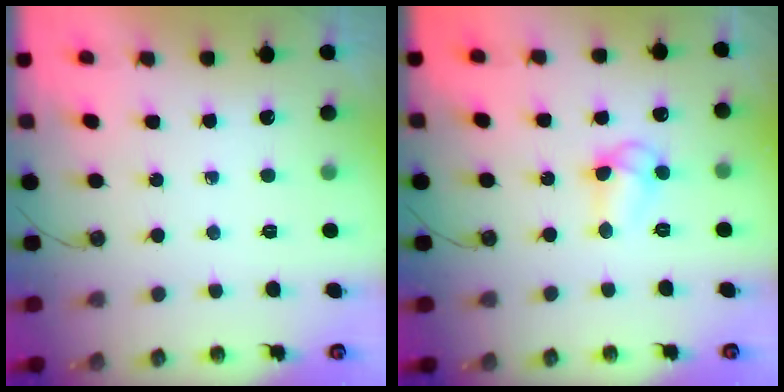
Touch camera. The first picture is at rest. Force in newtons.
{"total": 8.8, "press": 8.7, "slide": 0.7}